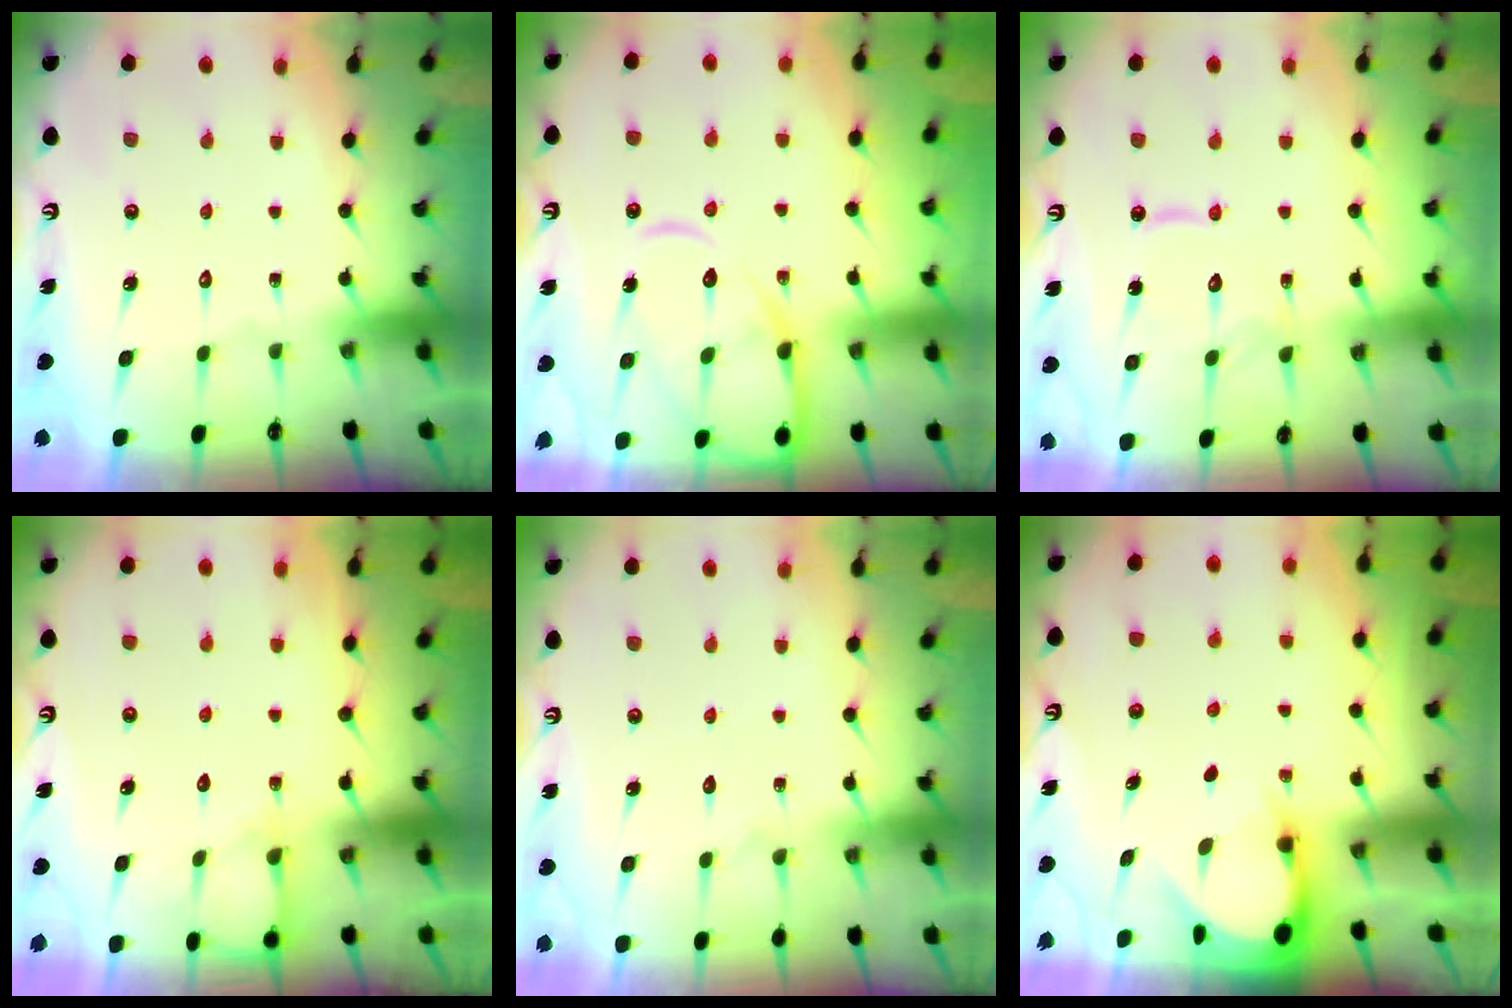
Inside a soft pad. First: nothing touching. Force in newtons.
{"total": 12.7, "press": 12.6, "slide": 1.3}
{"total": 10.1, "press": 10.1, "slide": 0.8}
{"total": 7.4, "press": 7.4, "slide": 0.5}
{"total": 4.2, "press": 4.2, "slide": 0.5}
{"total": 3.3, "press": 3.3, "slide": 0.2}